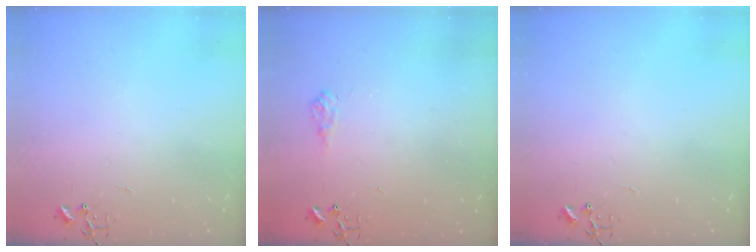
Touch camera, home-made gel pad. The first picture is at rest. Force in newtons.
{"total": 6.2, "press": 6.2, "slide": 0.9}
{"total": 0.0}